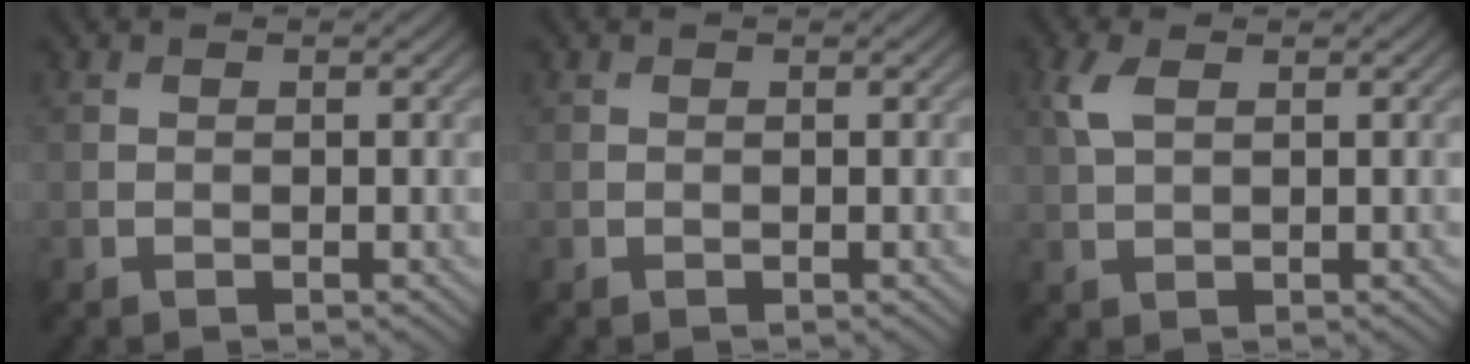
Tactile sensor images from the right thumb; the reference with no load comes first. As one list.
[{"total": 0.0}, {"total": 2.8, "force": [1.2, 1.3, 2.1], "torque": [-0.061, 0.006, 0.024]}]